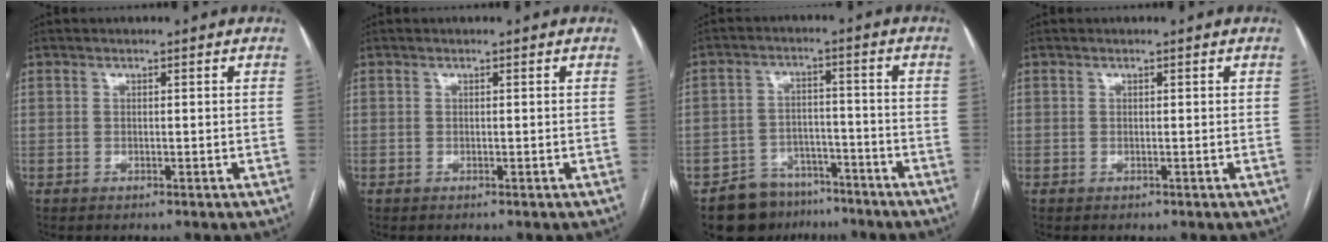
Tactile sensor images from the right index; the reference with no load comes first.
{"total": 0.0}
{"total": 8.7, "force": [-6.8, 5.2, 1.2], "torque": [-0.010, 0.021, -0.105]}
{"total": 0.0}